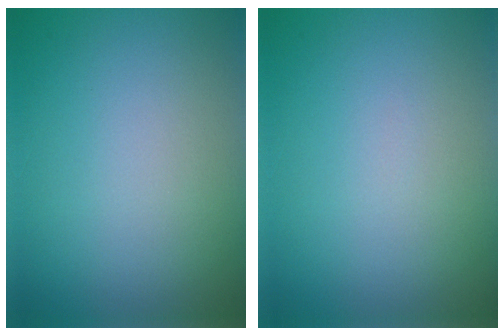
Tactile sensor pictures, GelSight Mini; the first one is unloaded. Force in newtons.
{"total": 0.0}